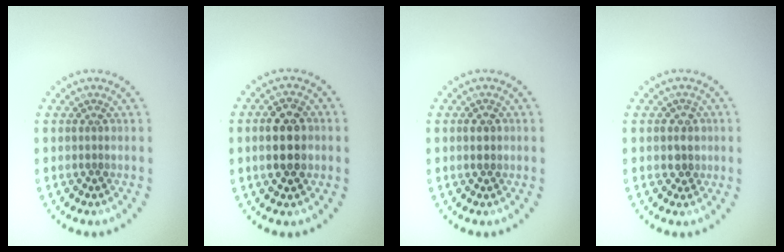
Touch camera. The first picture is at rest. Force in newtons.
{"total": 4.6, "press": 4.6, "slide": 0.3}
{"total": 1.7, "press": 1.7, "slide": 0.1}
{"total": 1.6, "press": 1.4, "slide": 0.8}